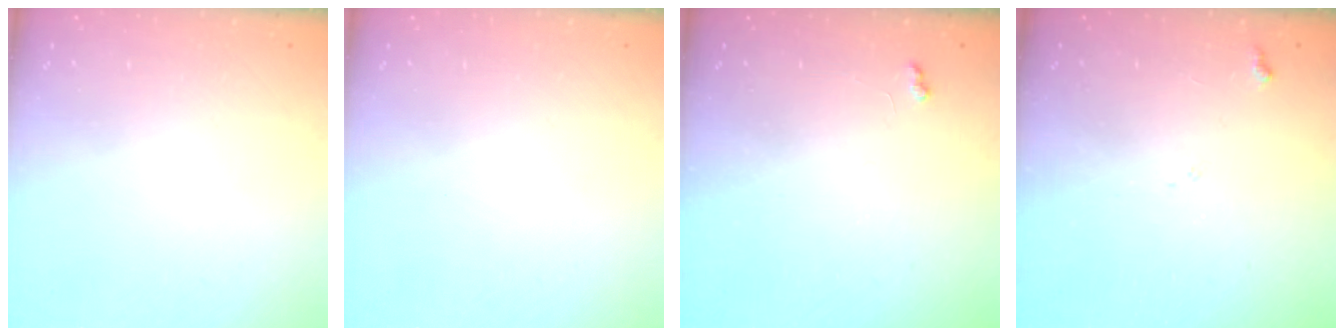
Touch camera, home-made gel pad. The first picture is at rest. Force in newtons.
{"total": 0.0}
{"total": 2.9, "press": 2.8, "slide": 0.5}
{"total": 6.2, "press": 6.2, "slide": 0.6}